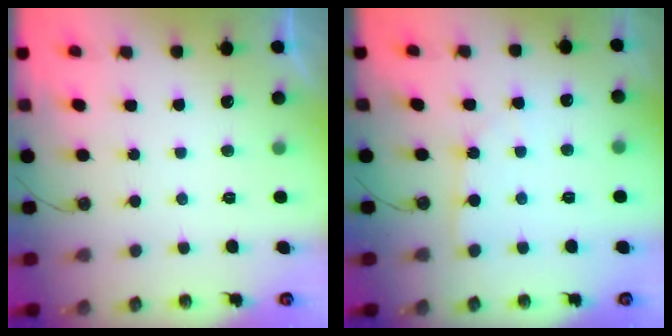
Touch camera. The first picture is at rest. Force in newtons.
{"total": 3.2, "press": 3.2, "slide": 0.3}